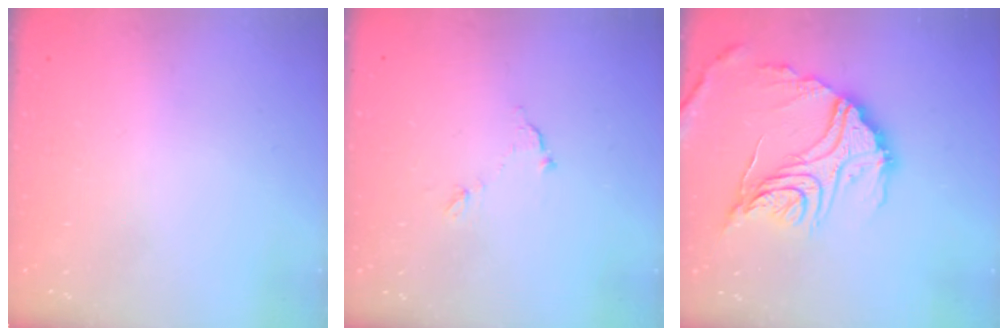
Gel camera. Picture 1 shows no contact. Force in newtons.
{"total": 6.1, "press": 6.1, "slide": 0.3}
{"total": 22.4, "press": 22.3, "slide": 2.2}